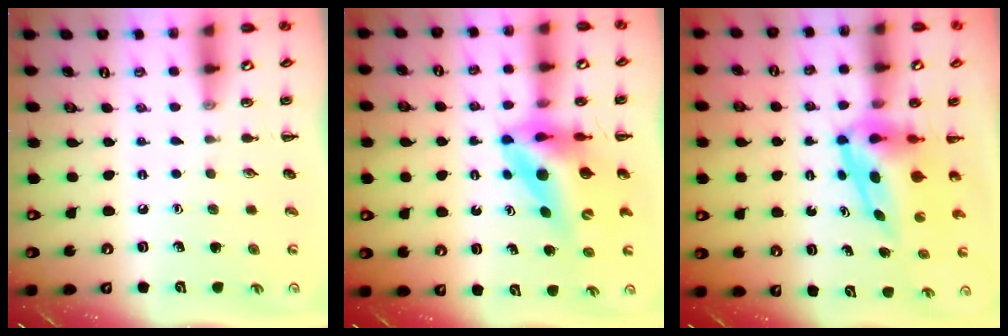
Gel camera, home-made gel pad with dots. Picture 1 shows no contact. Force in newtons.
{"total": 11.2, "press": 10.7, "slide": 3.3}
{"total": 7.7, "press": 7.4, "slide": 2.0}